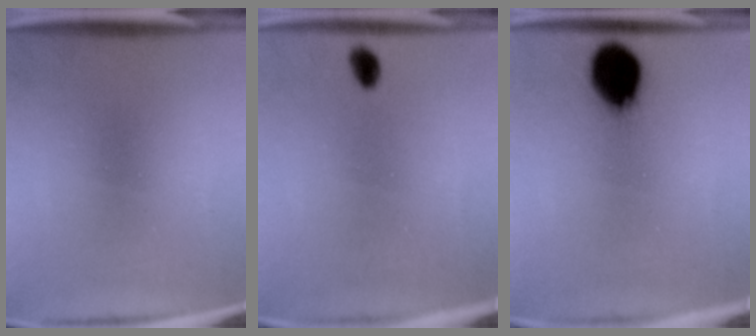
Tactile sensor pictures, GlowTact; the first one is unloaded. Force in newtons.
{"total": 2.1}
{"total": 12.9}